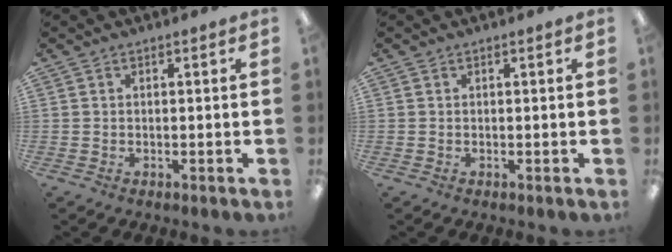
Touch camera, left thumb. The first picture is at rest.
{"total": 0.0}